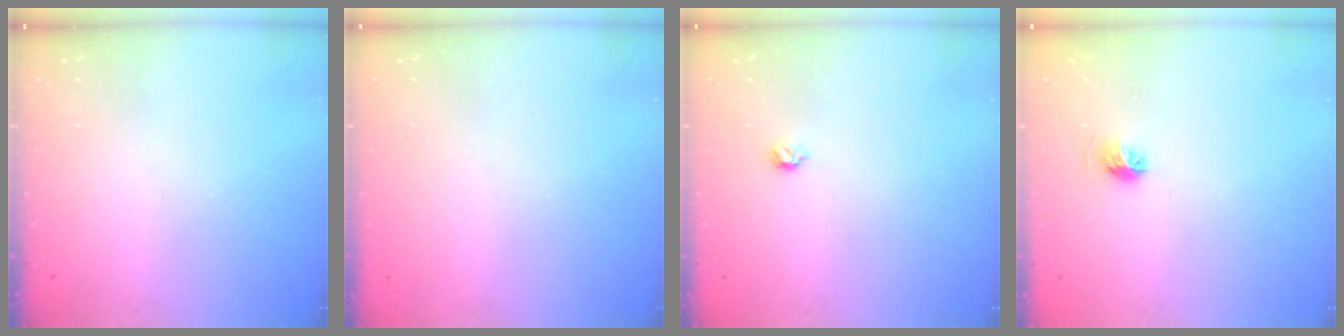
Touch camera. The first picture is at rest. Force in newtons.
{"total": 0.9, "press": 0.9, "slide": 0.1}
{"total": 4.6, "press": 4.5, "slide": 0.9}
{"total": 5.4, "press": 5.2, "slide": 1.2}